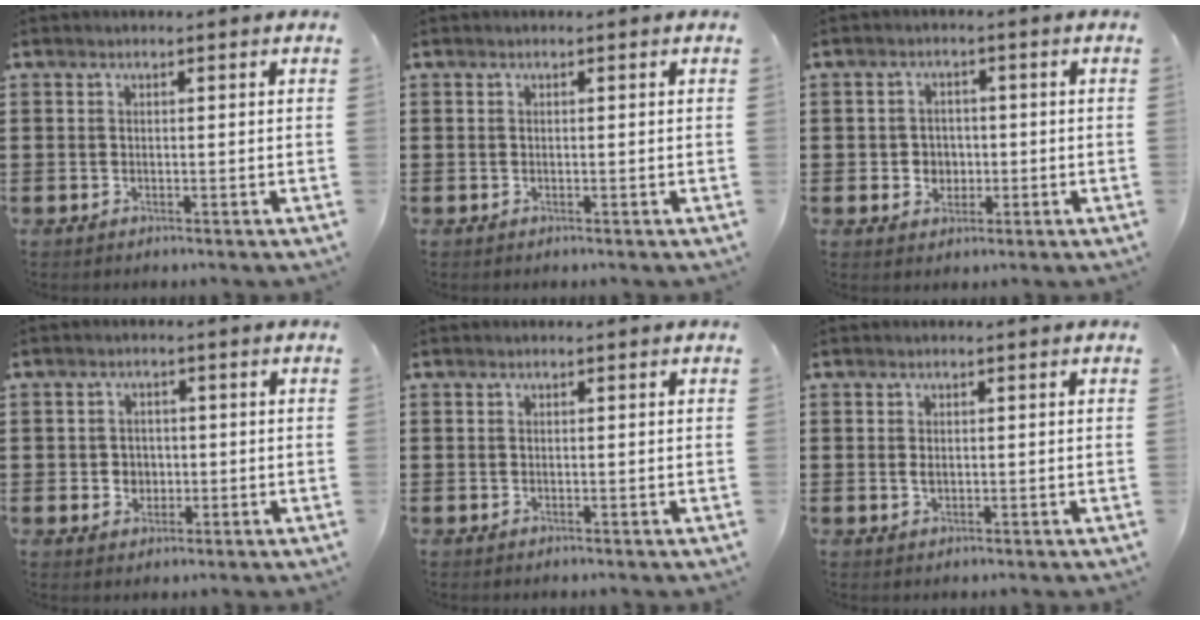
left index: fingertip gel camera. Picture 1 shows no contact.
{"total": 0.0}
{"total": 3.1, "force": [-0.4, 2.8, 1.1], "torque": [-0.033, 0.005, -0.012]}
{"total": 2.6, "force": [-0.2, 2.4, 0.8], "torque": [-0.026, 0.007, -0.009]}
{"total": 0.0}
{"total": 1.1, "force": [0.1, 0.6, 0.9], "torque": [-0.021, 0.002, 0.002]}